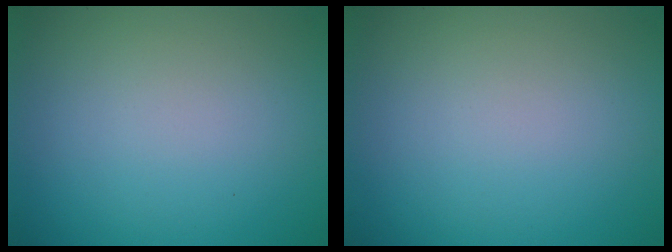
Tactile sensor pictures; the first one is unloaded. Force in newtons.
{"total": 0.0}